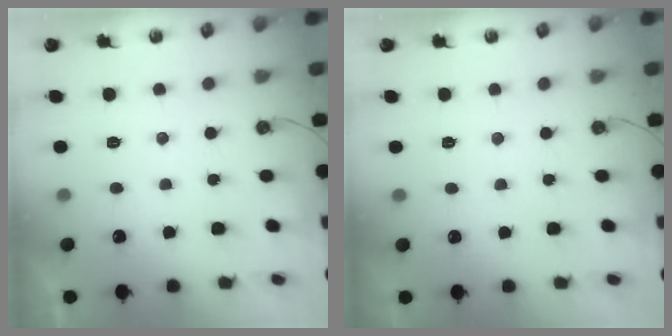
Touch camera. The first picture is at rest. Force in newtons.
{"total": 2.0, "press": 2.0, "slide": 0.4}